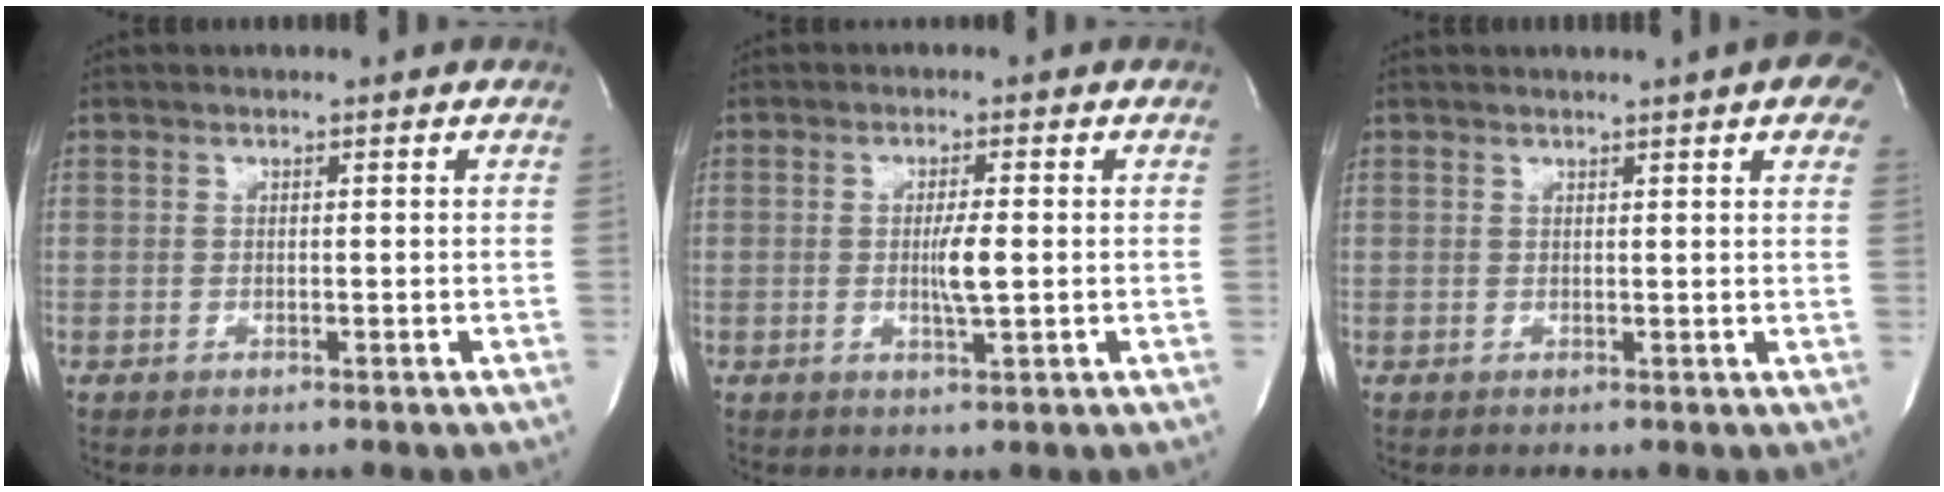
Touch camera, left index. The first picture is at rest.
{"total": 3.7, "force": [-0.3, 0.2, 3.7], "torque": [-0.066, -0.005, -0.004]}
{"total": 6.9, "force": [4.5, 1.1, 5.0], "torque": [-0.059, 0.003, 0.038]}